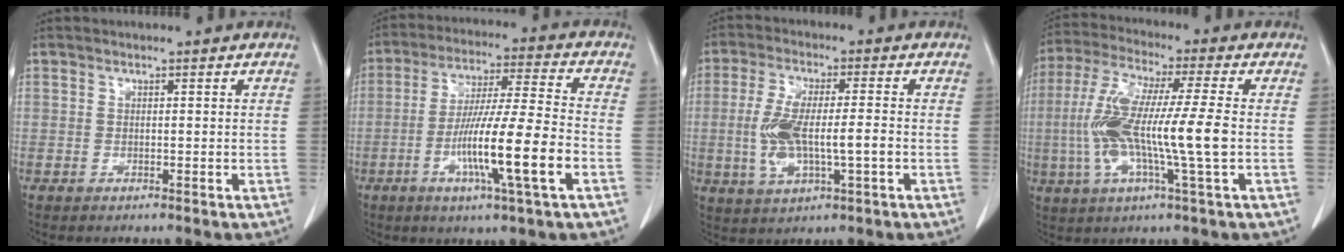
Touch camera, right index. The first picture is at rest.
{"total": 14.5, "force": [-4.8, -0.3, 13.6], "torque": [-0.249, -0.009, -0.086]}
{"total": 9.5, "force": [-1.4, 2.4, 9.1], "torque": [-0.190, 0.006, -0.018]}
{"total": 14.5, "force": [-1.5, 0.3, 14.4], "torque": [-0.290, -0.001, -0.036]}